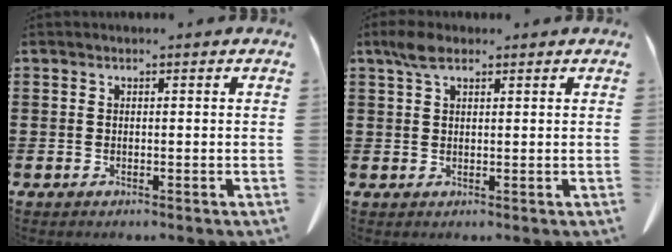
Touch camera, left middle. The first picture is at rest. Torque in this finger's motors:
{"motor_torque": [1.54, 0.60, 0.19, 0.10]}